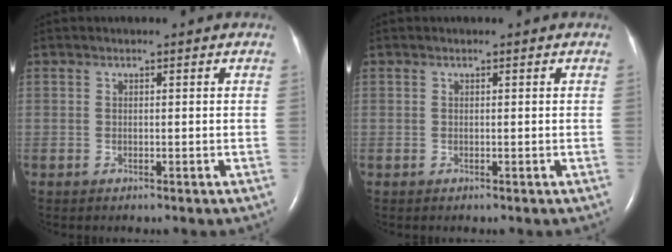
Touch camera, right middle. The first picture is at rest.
{"total": 0.0}